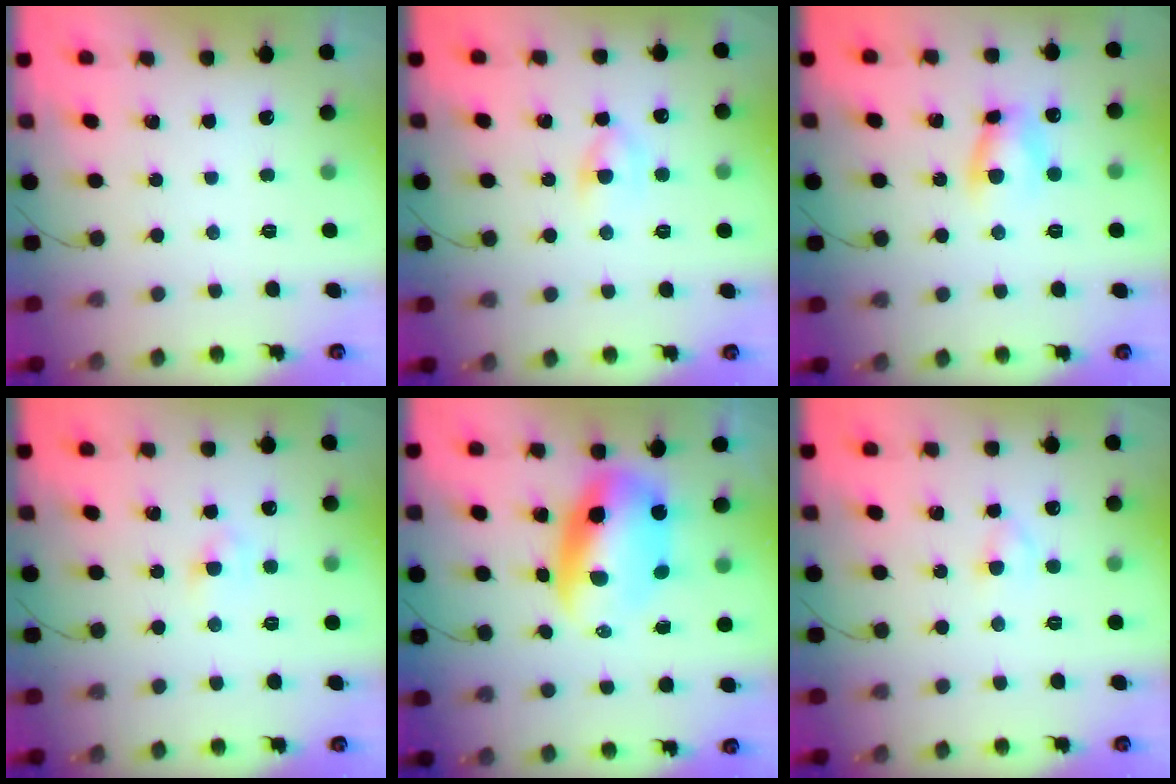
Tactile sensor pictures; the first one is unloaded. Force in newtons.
{"total": 5.2, "press": 4.9, "slide": 1.7}
{"total": 5.8, "press": 5.8, "slide": 0.2}
{"total": 2.6, "press": 2.5, "slide": 0.8}
{"total": 10.5, "press": 10.2, "slide": 2.4}
{"total": 1.9, "press": 1.7, "slide": 0.8}